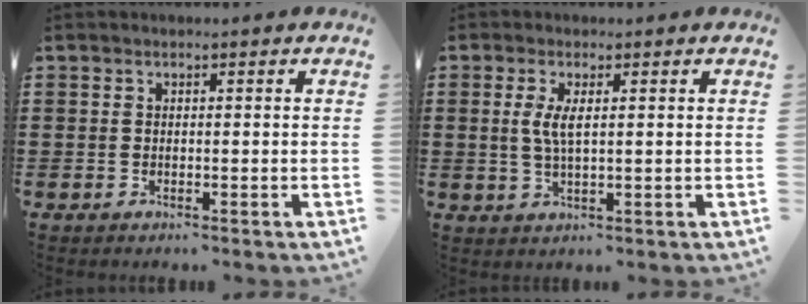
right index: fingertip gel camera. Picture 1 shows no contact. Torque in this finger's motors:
{"motor_torque": [0.15, -0.06, 0.13, 0.05]}